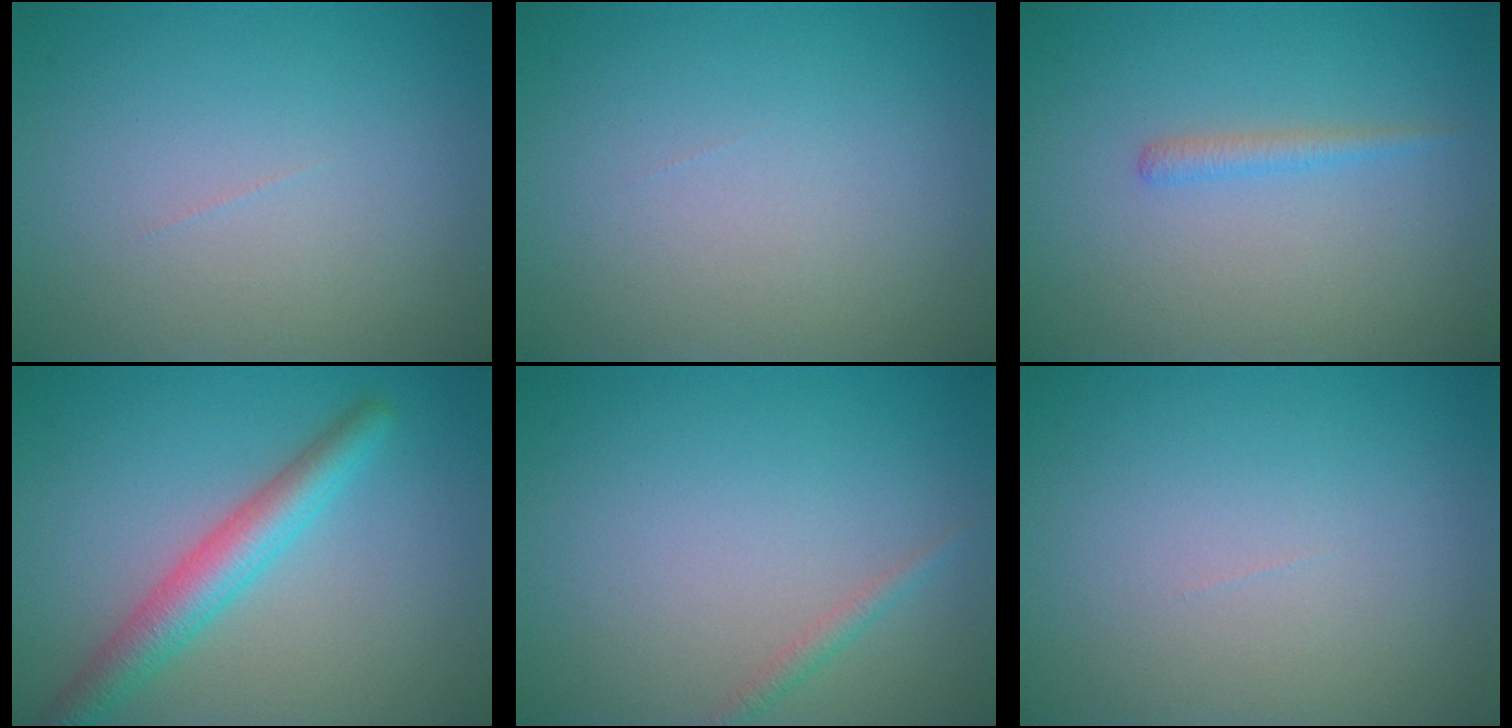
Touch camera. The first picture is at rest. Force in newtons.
{"total": 0.0}
{"total": 1.1, "press": 1.1, "slide": 0.1}
{"total": 4.2, "press": 4.2, "slide": 0.2}
{"total": 1.0, "press": 1.0, "slide": 0.0}
{"total": 0.0}